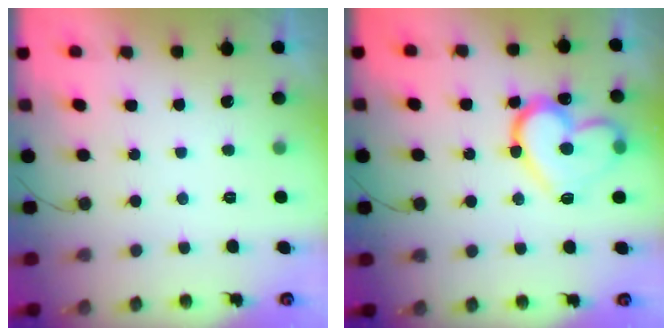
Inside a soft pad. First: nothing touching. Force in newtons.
{"total": 17.9, "press": 17.8, "slide": 0.9}